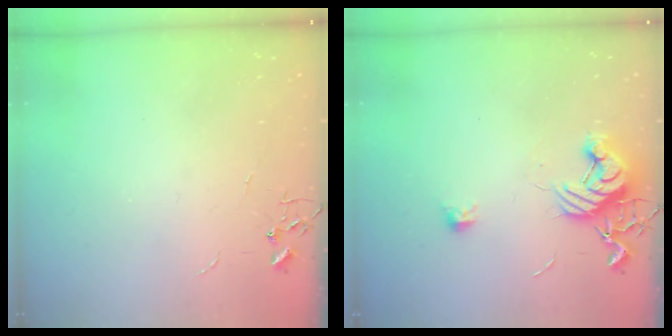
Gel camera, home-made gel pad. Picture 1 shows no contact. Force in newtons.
{"total": 12.1, "press": 12.0, "slide": 0.4}